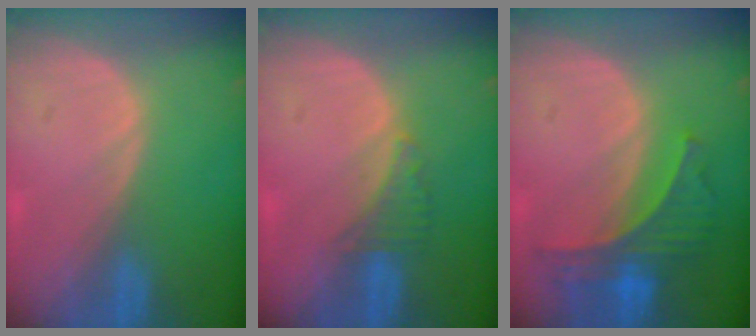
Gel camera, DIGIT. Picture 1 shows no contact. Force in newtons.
{"total": 2.7, "press": 2.6, "slide": 0.7}
{"total": 6.9, "press": 6.3, "slide": 2.9}